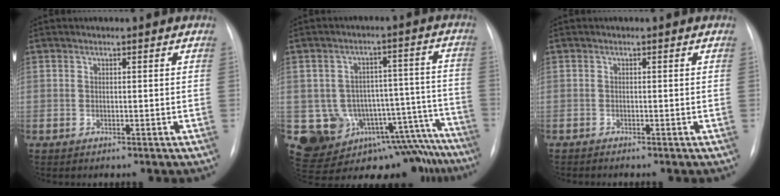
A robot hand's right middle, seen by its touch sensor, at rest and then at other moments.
{"total": 18.0, "force": [-12.7, 10.6, 7.2], "torque": [-0.063, 0.074, -0.150]}
{"total": 0.8, "force": [-0.7, 0.2, 0.3], "torque": [-0.011, -0.003, -0.012]}